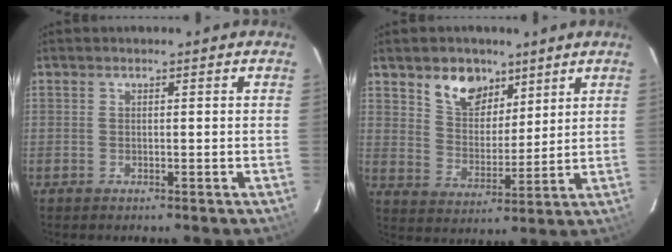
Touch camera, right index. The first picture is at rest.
{"total": 9.4, "force": [6.0, 6.0, 4.1], "torque": [-0.070, 0.012, 0.114]}